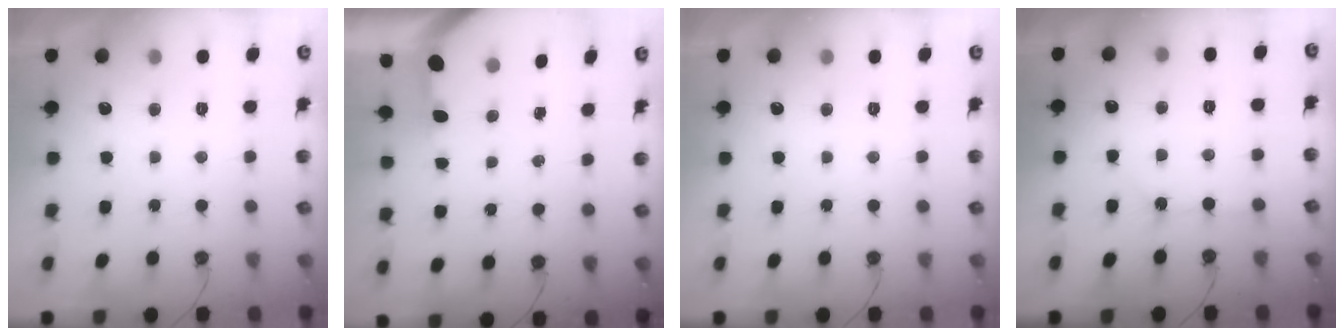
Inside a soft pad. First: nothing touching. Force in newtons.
{"total": 3.2, "press": 3.2, "slide": 0.3}
{"total": 0.0}
{"total": 2.7, "press": 2.7, "slide": 0.3}